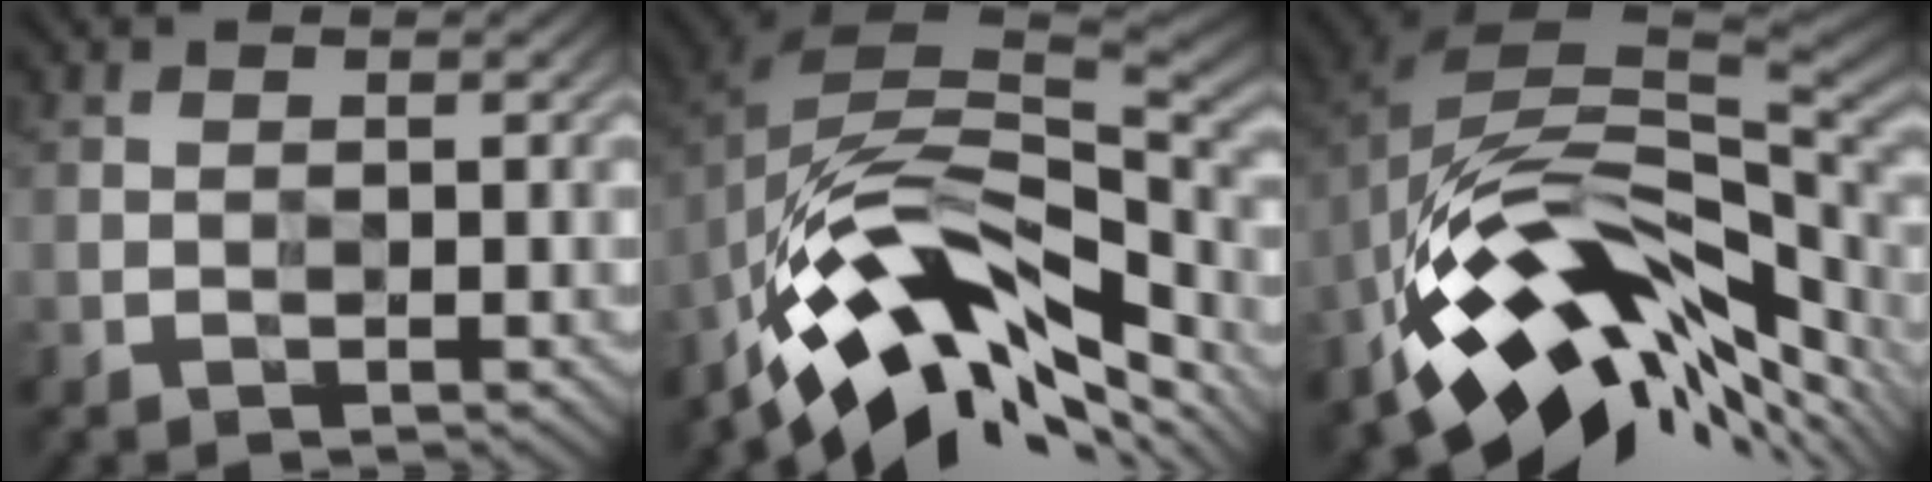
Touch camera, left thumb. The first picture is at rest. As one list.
[{"total": 13.0, "force": [-8.5, 5.4, 8.3], "torque": [-0.154, 0.022, -0.161]}, {"total": 13.6, "force": [-7.0, 6.6, 9.6], "torque": [-0.167, 0.010, -0.133]}]